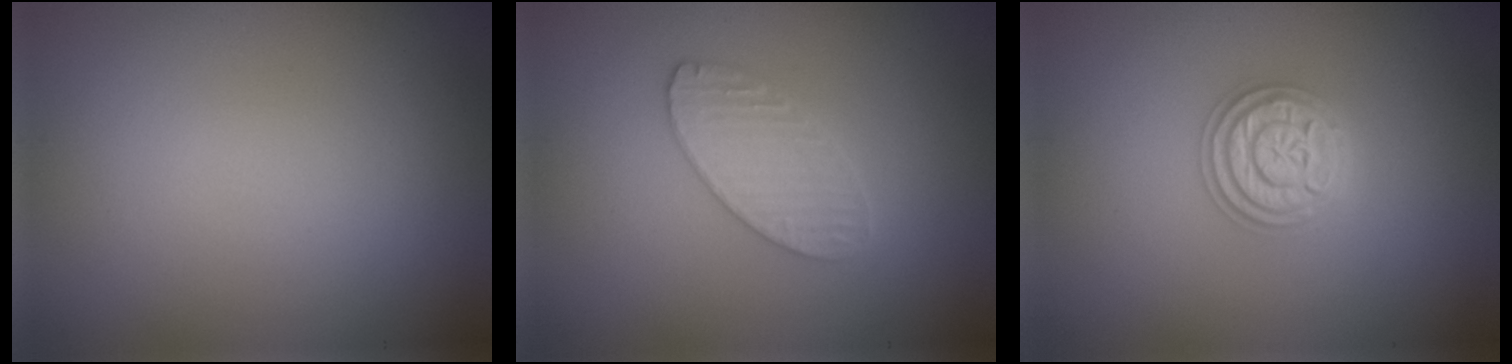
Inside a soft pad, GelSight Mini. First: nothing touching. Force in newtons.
{"total": 3.0, "press": 3.0, "slide": 0.2}
{"total": 3.6, "press": 3.6, "slide": 0.5}